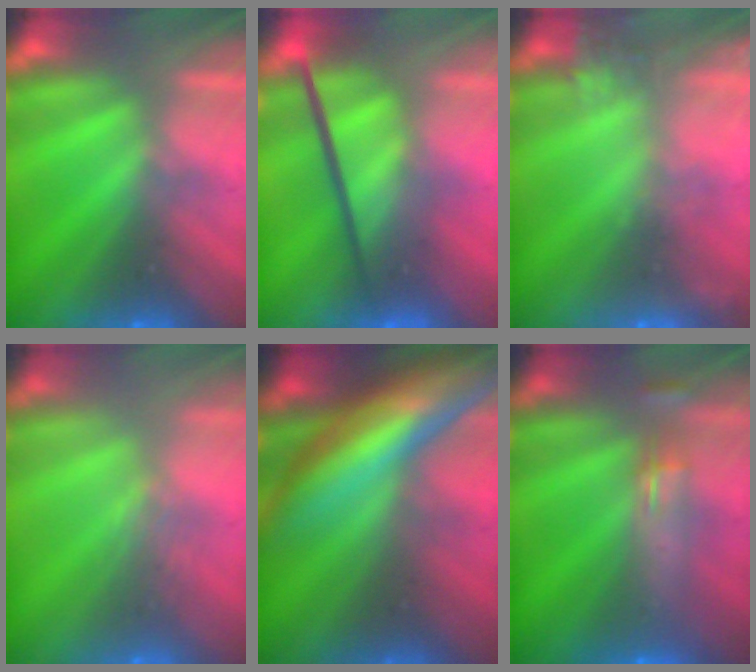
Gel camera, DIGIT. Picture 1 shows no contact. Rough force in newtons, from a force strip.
{"total": 3.7}
{"total": 7.1}
{"total": 2.4}
{"total": 6.5}
{"total": 9.3}